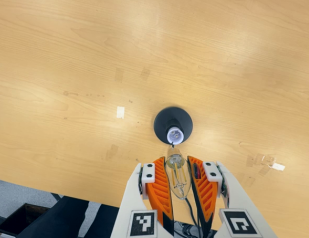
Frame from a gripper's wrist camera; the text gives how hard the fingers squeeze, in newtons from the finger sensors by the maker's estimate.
{"total": 21.8, "left": 24.6, "right": 18.9}